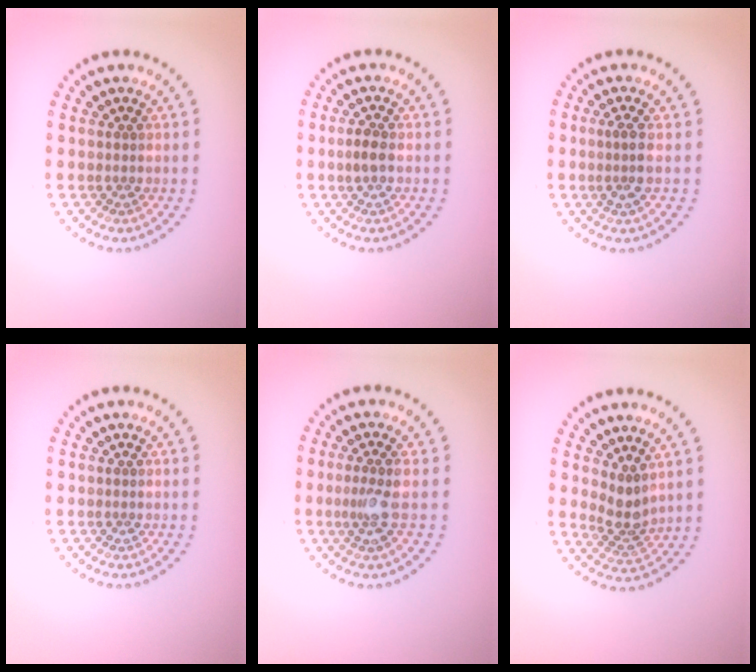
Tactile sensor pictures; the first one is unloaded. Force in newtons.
{"total": 1.6, "press": 1.6, "slide": 0.4}
{"total": 1.9, "press": 1.6, "slide": 1.0}
{"total": 0.0}
{"total": 2.2, "press": 1.6, "slide": 1.5}
{"total": 2.5, "press": 1.9, "slide": 1.6}